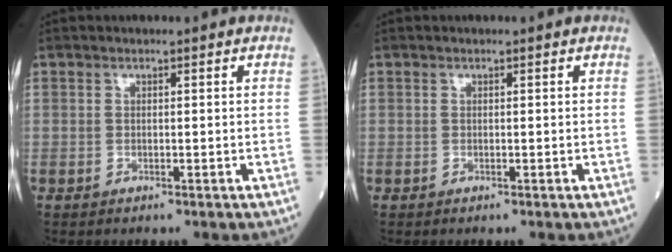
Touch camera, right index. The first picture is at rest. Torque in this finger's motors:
{"motor_torque": [0.00, 0.00, 0.00, 0.01]}